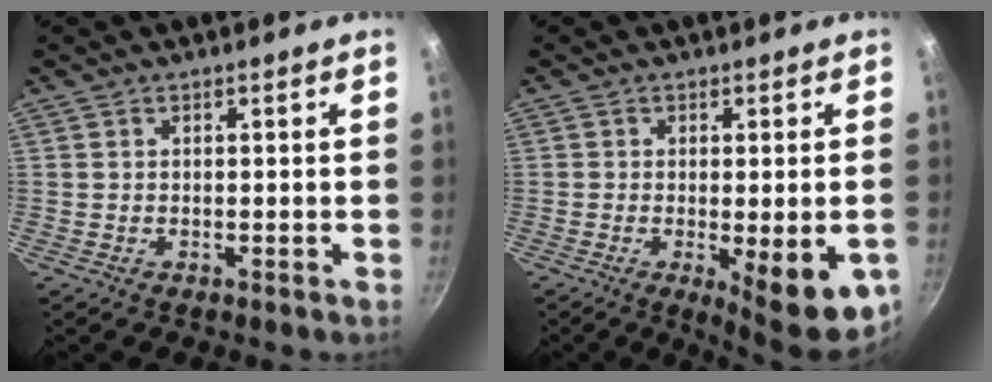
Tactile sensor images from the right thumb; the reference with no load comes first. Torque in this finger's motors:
{"motor_torque": [-0.26, 0.56, 0.51, -0.02, 0.04]}